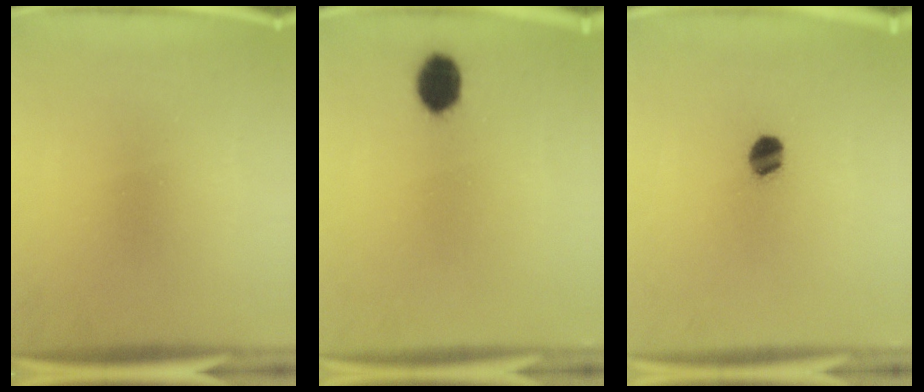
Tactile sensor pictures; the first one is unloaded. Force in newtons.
{"total": 6.3}
{"total": 4.8}